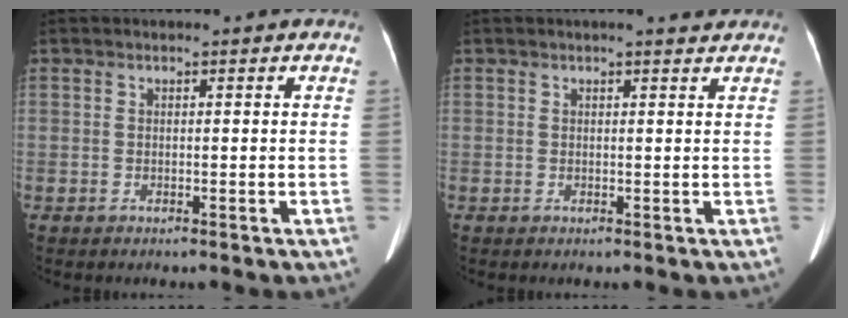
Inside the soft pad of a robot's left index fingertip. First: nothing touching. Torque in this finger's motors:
{"motor_torque": [0.20, -0.25, 0.00, -0.01]}